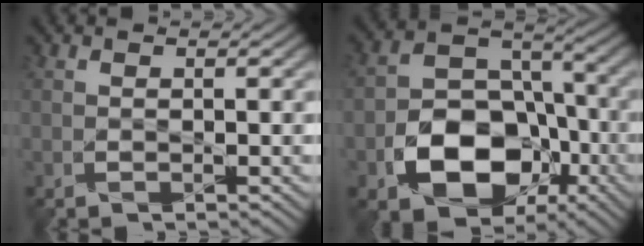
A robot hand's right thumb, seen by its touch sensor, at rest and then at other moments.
{"total": 13.3, "force": [-5.3, 9.5, 7.8], "torque": [-0.143, -0.028, -0.097]}